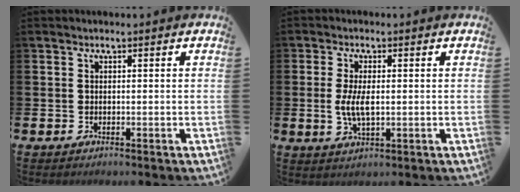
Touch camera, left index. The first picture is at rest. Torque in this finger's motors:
{"motor_torque": [1.06, 0.07, 0.23, 0.18]}